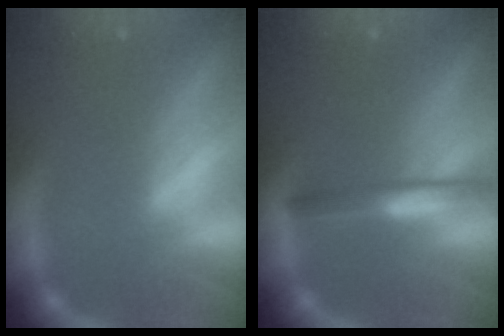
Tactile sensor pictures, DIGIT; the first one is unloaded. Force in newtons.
{"total": 3.0}